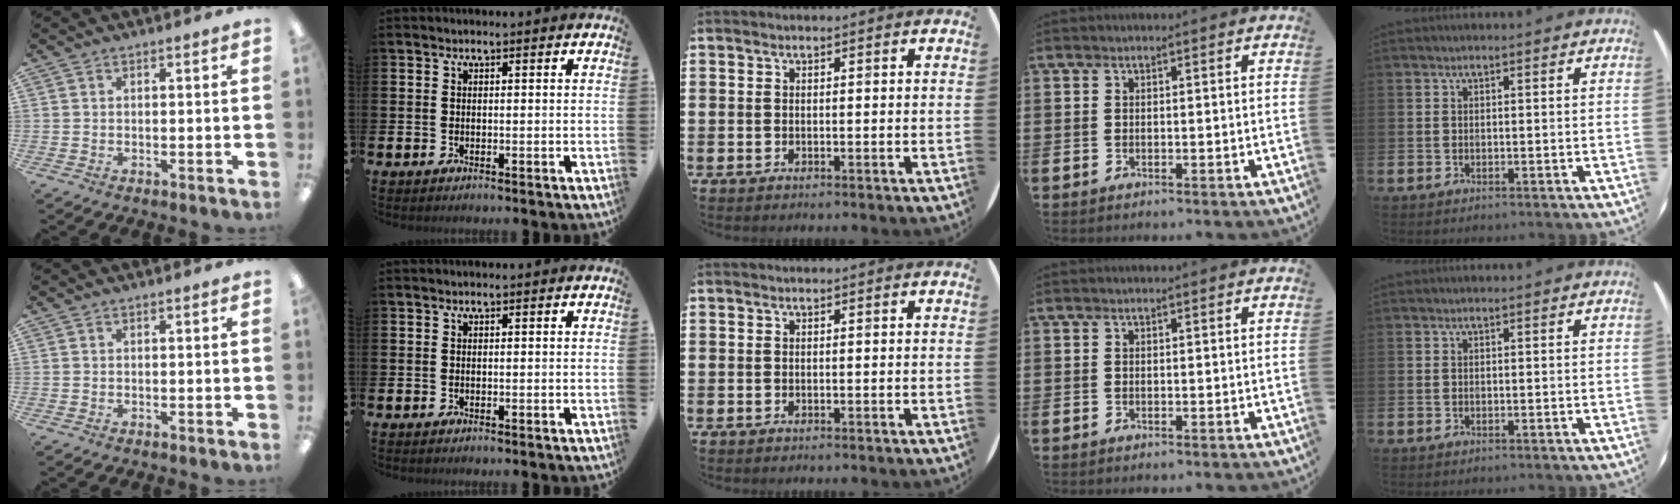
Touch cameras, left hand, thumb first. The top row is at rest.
{}